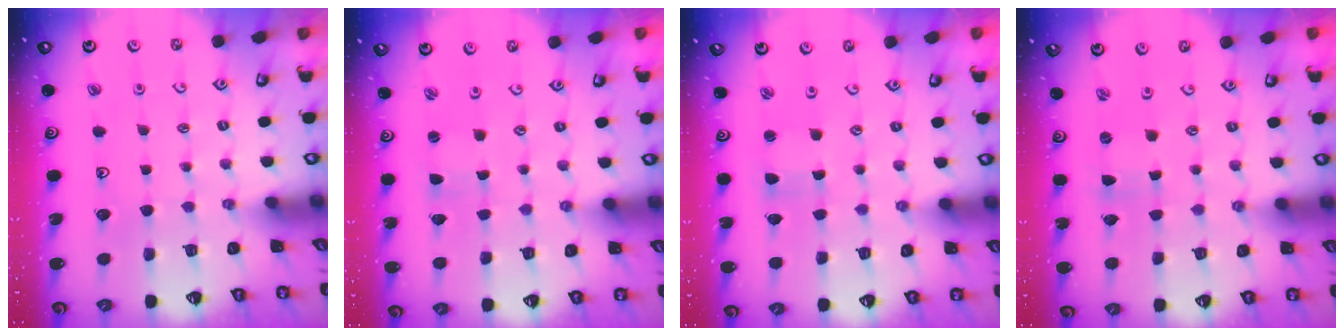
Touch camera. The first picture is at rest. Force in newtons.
{"total": 0.5, "press": 0.4, "slide": 0.3}
{"total": 2.1, "press": 2.1, "slide": 0.3}
{"total": 0.0}